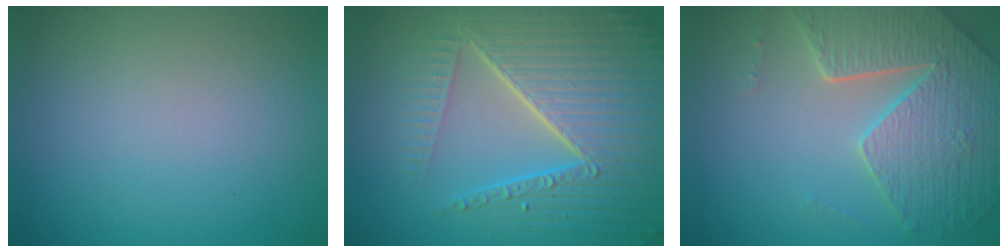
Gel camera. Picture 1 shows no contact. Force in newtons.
{"total": 8.7, "press": 6.0, "slide": 6.3}
{"total": 6.3, "press": 5.2, "slide": 3.6}